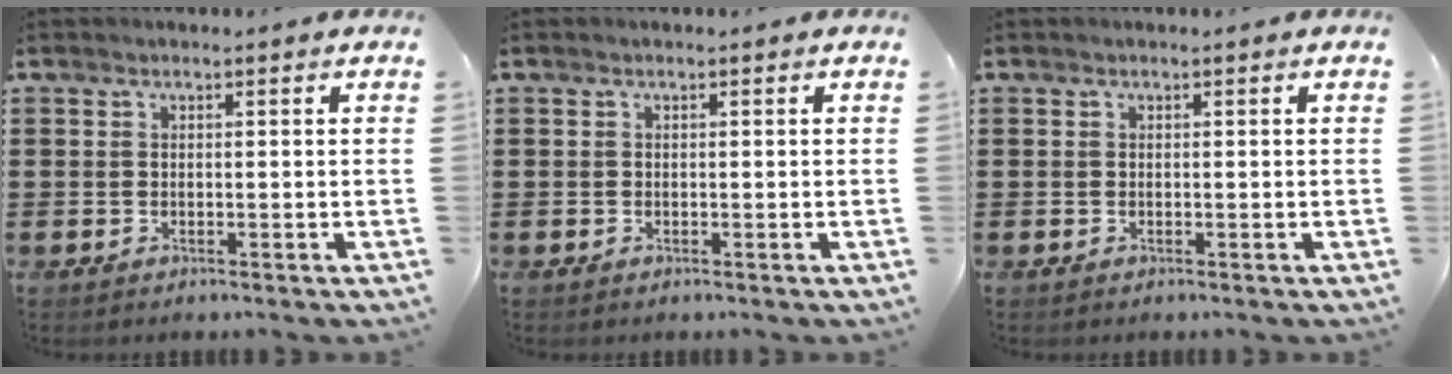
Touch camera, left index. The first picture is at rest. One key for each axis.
{"total": 0.0}
{"total": 0.0}